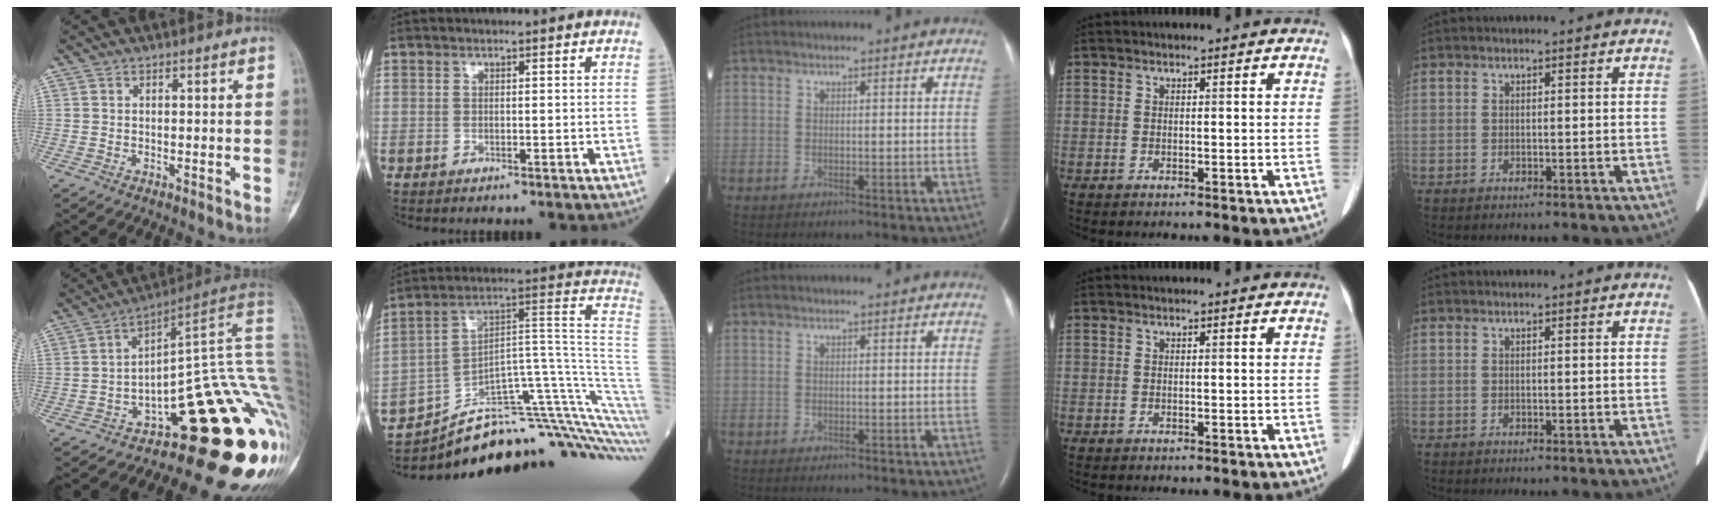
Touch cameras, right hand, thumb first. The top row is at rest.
{"thumb": {"total": 26.0, "force": [-7.6, 8.5, 23.4], "torque": [-0.178, 0.083, -0.091]}, "index": {"total": 24.7, "force": [-21.0, 2.0, 12.9], "torque": [-0.064, 0.065, -0.293]}}